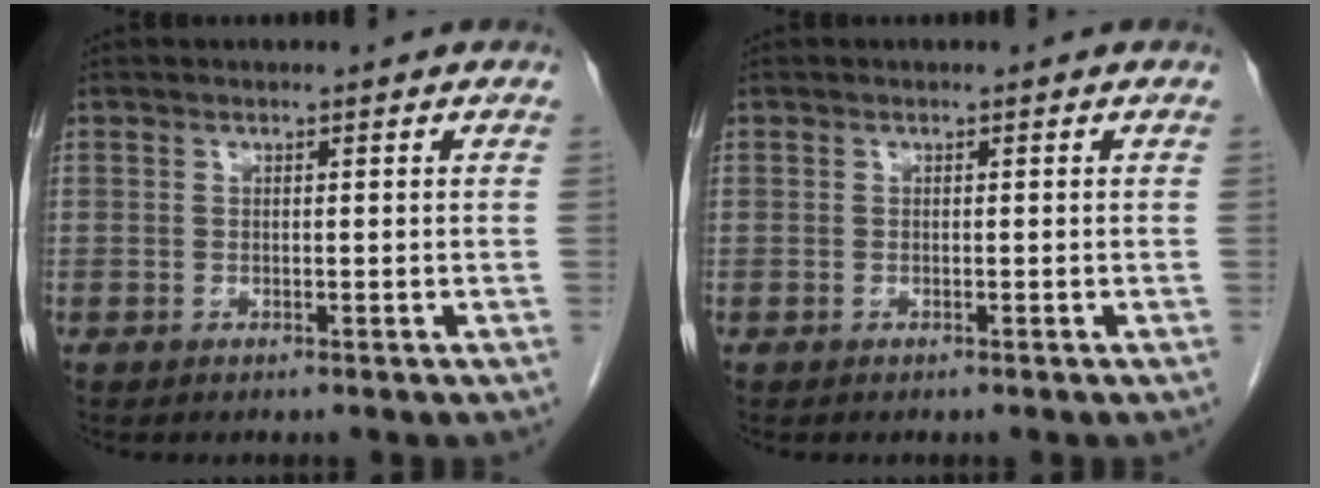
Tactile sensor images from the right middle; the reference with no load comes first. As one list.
[{"total": 0.0}]